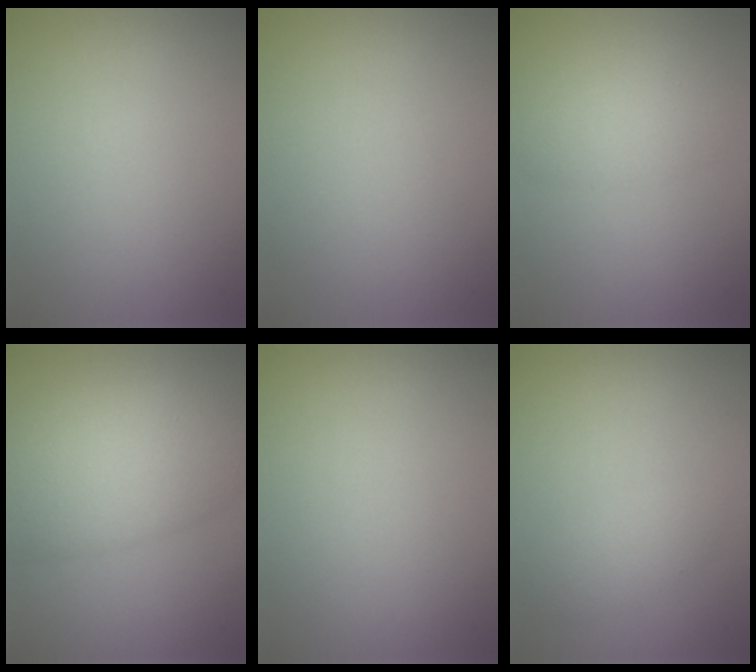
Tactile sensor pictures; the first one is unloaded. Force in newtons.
{"total": 0.0}
{"total": 2.4, "press": 2.4, "slide": 0.0}
{"total": 8.5, "press": 8.5, "slide": 0.5}
{"total": 0.0}
{"total": 1.6, "press": 1.6, "slide": 0.1}